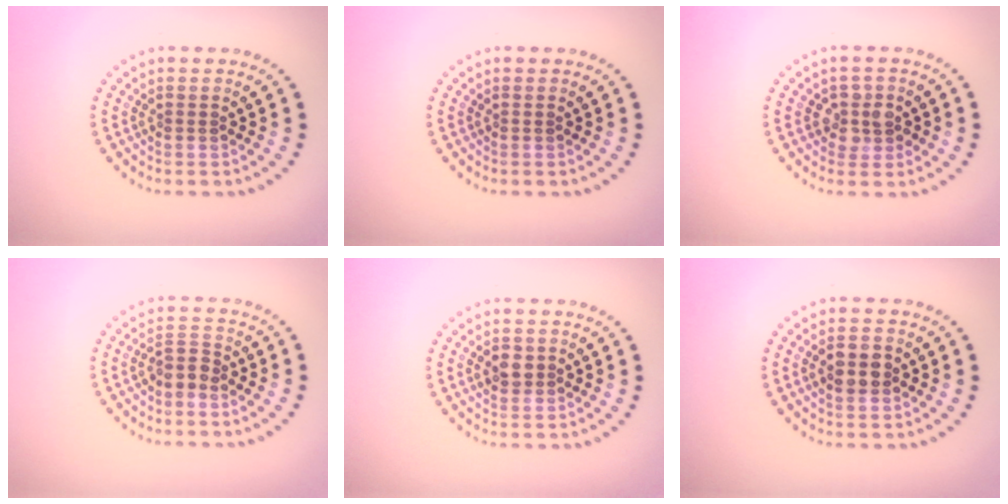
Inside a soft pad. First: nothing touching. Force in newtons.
{"total": 0.0}
{"total": 2.3, "press": 2.1, "slide": 1.0}
{"total": 1.9, "press": 1.5, "slide": 1.1}
{"total": 1.7, "press": 1.6, "slide": 0.5}
{"total": 2.8, "press": 2.8, "slide": 0.1}